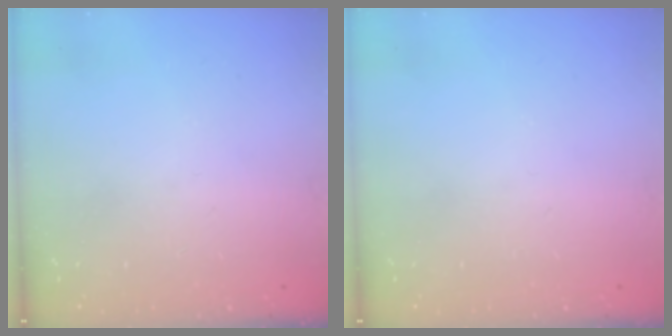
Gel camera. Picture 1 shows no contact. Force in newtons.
{"total": 0.0}